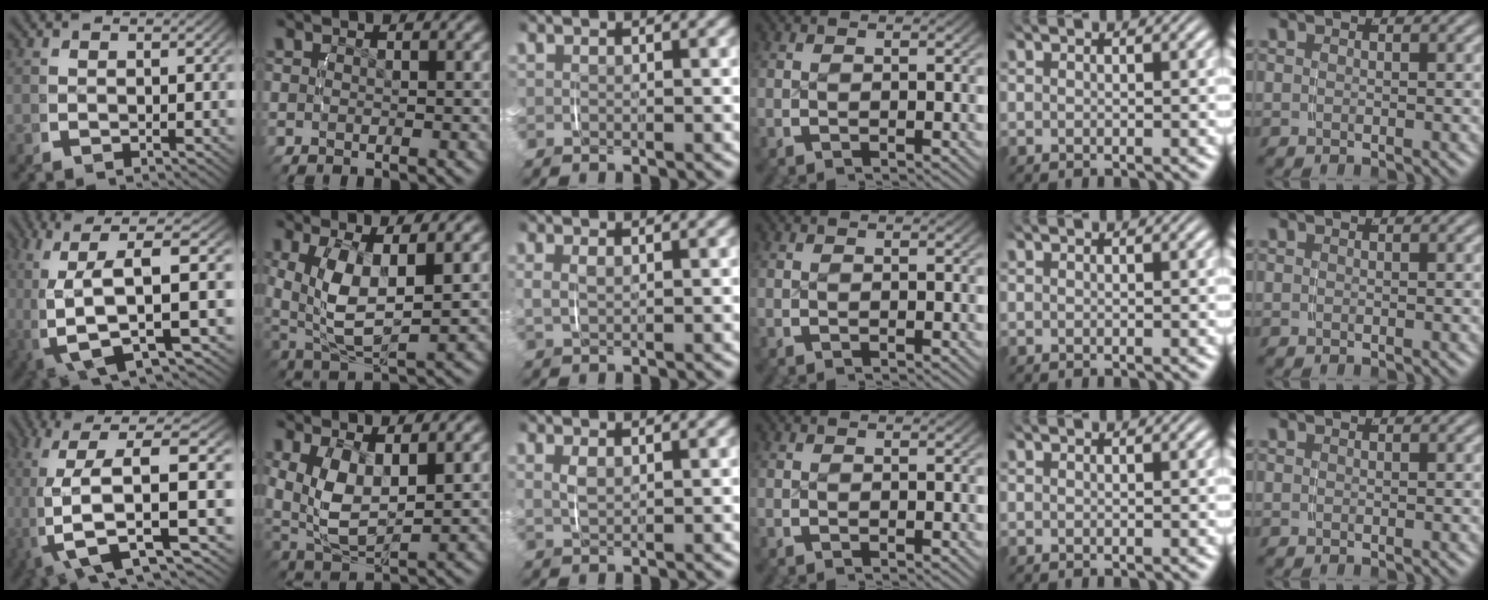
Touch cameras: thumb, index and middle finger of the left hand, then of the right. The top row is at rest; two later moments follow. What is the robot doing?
{"motion": "lift_and_place", "object": "backpack"}